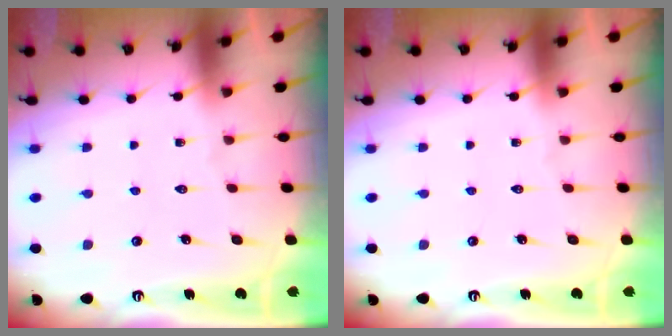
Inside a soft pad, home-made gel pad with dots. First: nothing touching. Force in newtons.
{"total": 0.0}